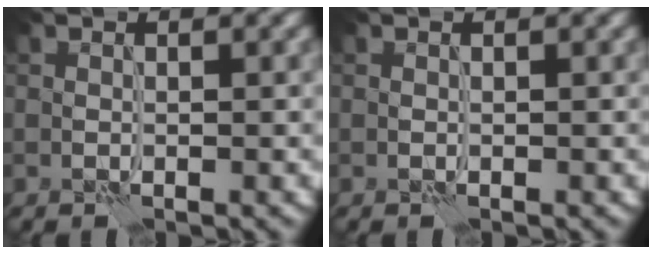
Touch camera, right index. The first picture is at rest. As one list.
[{"total": 0.0}]